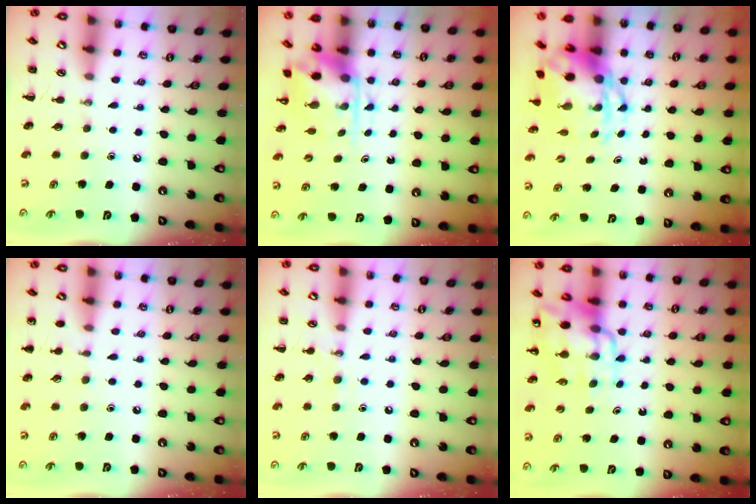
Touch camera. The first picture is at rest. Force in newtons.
{"total": 3.8, "press": 3.7, "slide": 0.9}
{"total": 5.9, "press": 5.6, "slide": 2.0}
{"total": 4.8, "press": 4.6, "slide": 1.4}
{"total": 6.5, "press": 6.3, "slide": 1.6}
{"total": 13.0, "press": 12.5, "slide": 3.7}